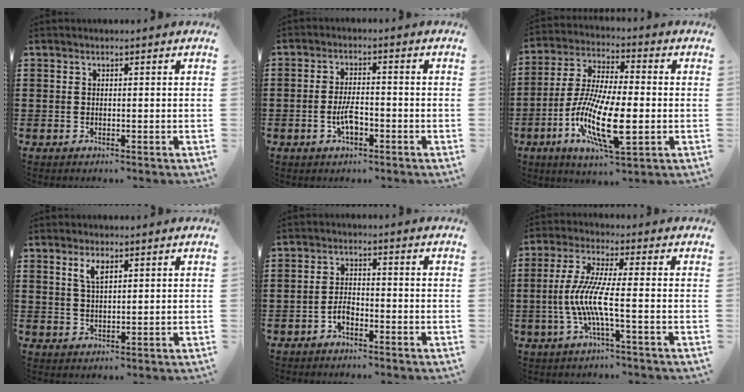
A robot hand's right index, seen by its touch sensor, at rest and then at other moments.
{"total": 4.5, "force": [-1.6, 1.7, 3.9], "torque": [-0.087, -0.001, -0.033]}
{"total": 14.9, "force": [-4.0, 4.9, 13.5], "torque": [-0.287, -0.013, -0.077]}
{"total": 3.2, "force": [1.8, 1.2, 2.3], "torque": [-0.052, 0.005, 0.030]}
{"total": 2.6, "force": [-1.7, 1.2, 1.6], "torque": [-0.041, 0.003, -0.036]}
{"total": 7.6, "force": [-2.0, 0.4, 7.4], "torque": [-0.171, -0.020, -0.049]}